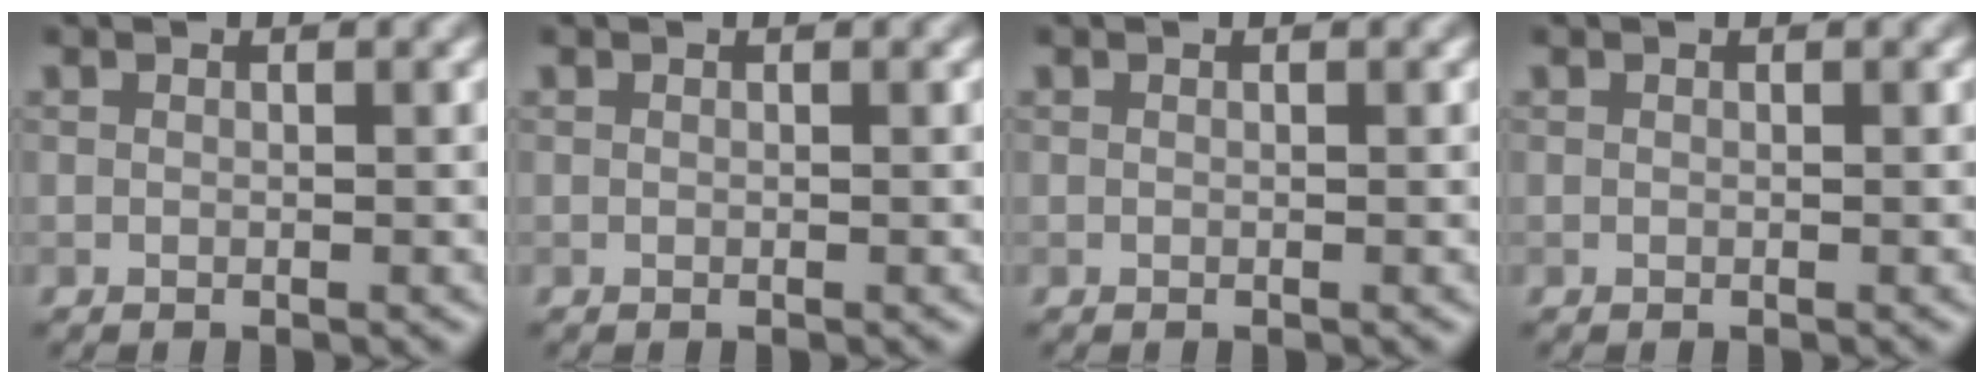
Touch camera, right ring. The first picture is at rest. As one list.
[{"total": 0.0}, {"total": 0.0}, {"total": 0.0}]